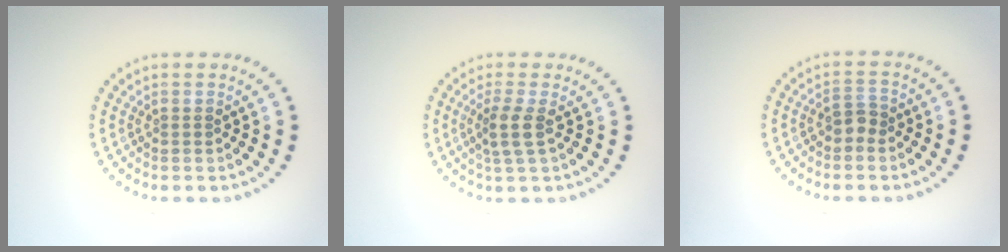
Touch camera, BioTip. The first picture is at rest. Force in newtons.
{"total": 2.0, "press": 1.6, "slide": 1.2}
{"total": 1.6, "press": 1.4, "slide": 0.8}